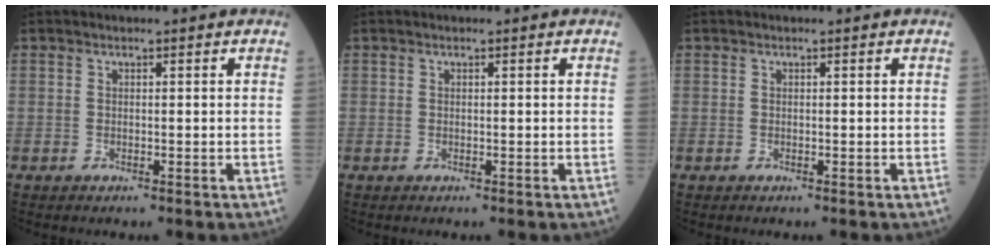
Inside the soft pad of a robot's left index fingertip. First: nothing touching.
{"total": 0.0}
{"total": 0.0}